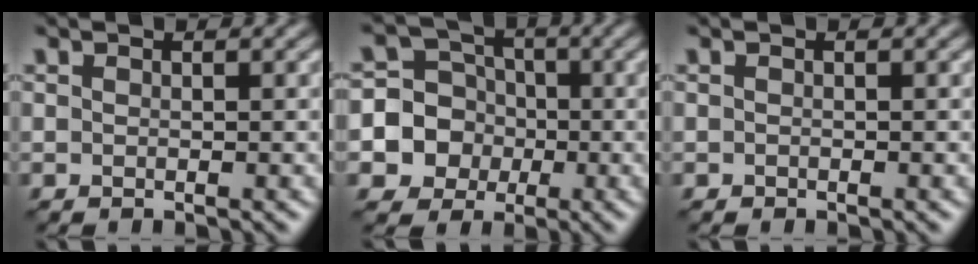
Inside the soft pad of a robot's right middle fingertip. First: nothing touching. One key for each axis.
{"total": 9.5, "fx": -2.3, "fy": 9.0, "fz": 1.8, "tx": -0.053, "ty": -0.001, "tz": -0.059}
{"total": 0.0}